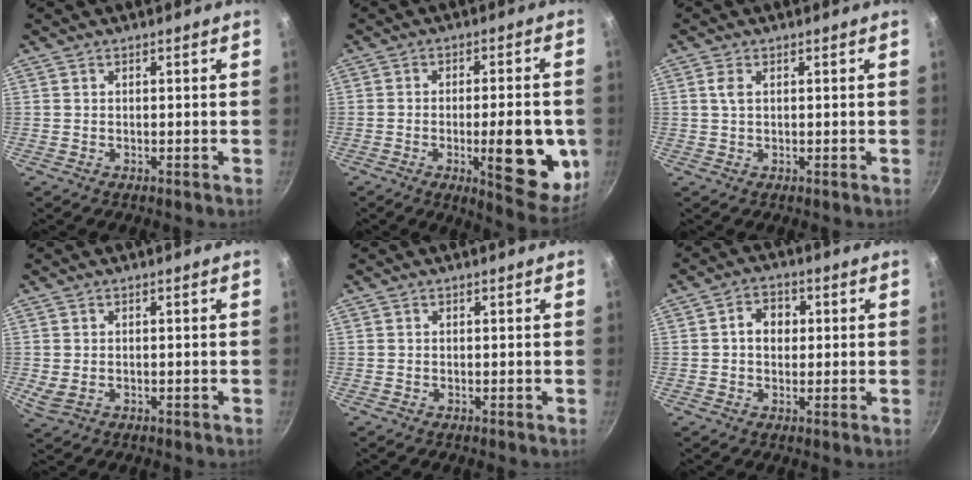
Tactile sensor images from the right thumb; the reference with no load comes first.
{"total": 16.4, "force": [-3.6, 5.3, 15.1], "torque": [-0.167, -0.002, -0.045]}
{"total": 2.0, "force": [0.5, 1.0, 1.6], "torque": [-0.034, 0.002, 0.011]}
{"total": 2.6, "force": [-0.4, 1.6, 2.0], "torque": [-0.044, -0.003, 0.001]}
{"total": 0.0}
{"total": 5.1, "force": [0.5, 4.1, 3.1], "torque": [-0.024, 0.010, 0.002]}